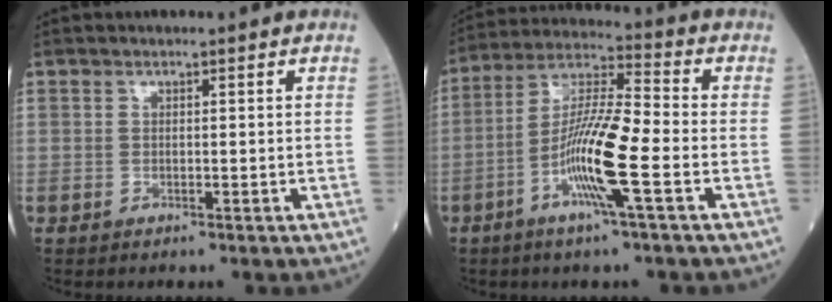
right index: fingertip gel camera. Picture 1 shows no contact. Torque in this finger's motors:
{"motor_torque": [0.48, -0.10, 0.34, 0.21]}